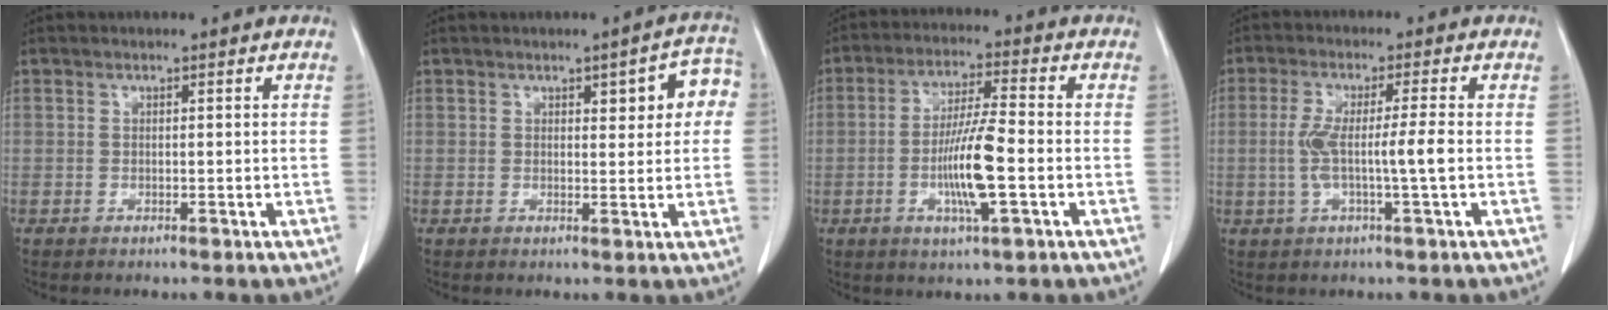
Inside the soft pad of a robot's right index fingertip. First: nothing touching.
{"total": 6.0, "force": [1.7, 2.0, 5.4], "torque": [-0.054, 0.018, 0.016]}
{"total": 9.7, "force": [-2.2, 0.7, 9.4], "torque": [-0.179, -0.007, -0.044]}
{"total": 6.5, "force": [-0.7, -0.4, 6.4], "torque": [-0.128, 0.003, -0.013]}